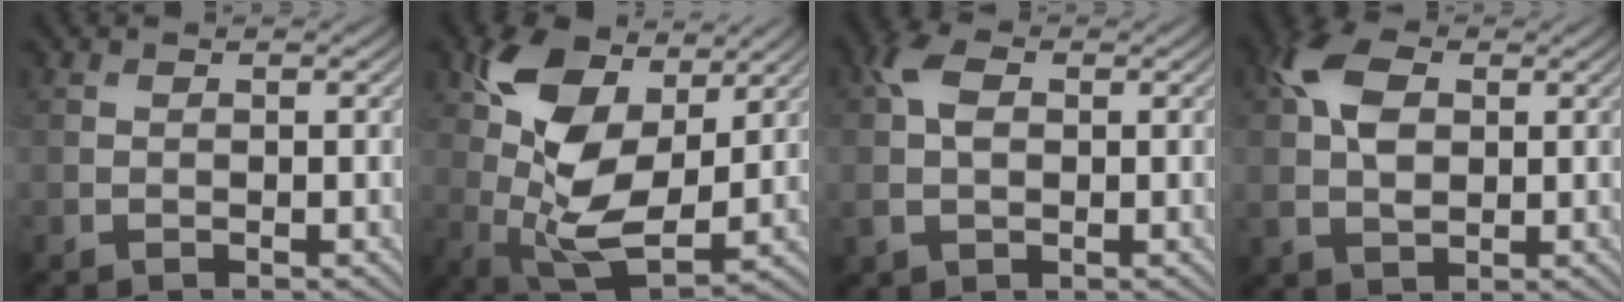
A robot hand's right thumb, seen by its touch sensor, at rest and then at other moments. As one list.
[{"total": 12.2, "force": [4.2, 6.5, 9.4], "torque": [-0.208, 0.008, 0.081]}, {"total": 4.6, "force": [0.6, 3.1, 3.3], "torque": [-0.082, 0.007, 0.007]}, {"total": 7.0, "force": [1.6, 4.4, 5.1], "torque": [-0.122, 0.010, 0.023]}]